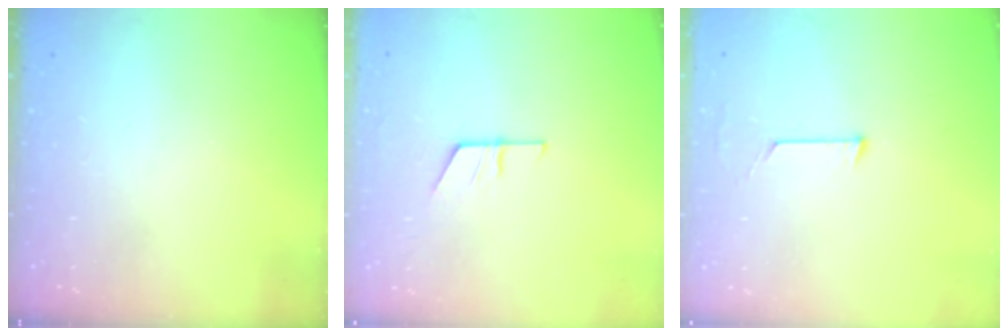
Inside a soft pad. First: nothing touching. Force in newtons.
{"total": 5.1, "press": 5.1, "slide": 0.4}
{"total": 3.9, "press": 3.9, "slide": 0.4}